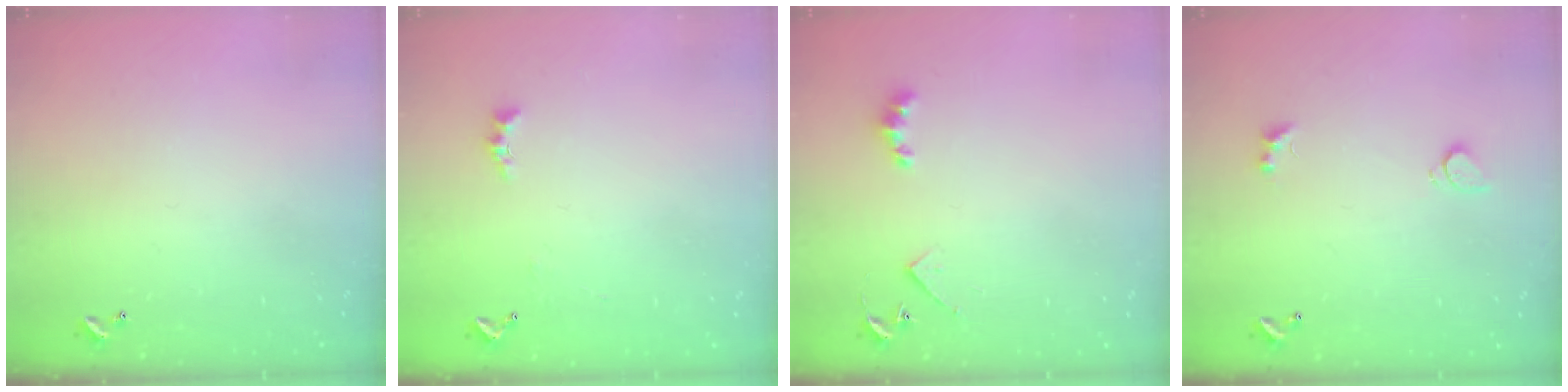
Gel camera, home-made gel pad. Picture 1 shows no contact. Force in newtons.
{"total": 2.0, "press": 1.9, "slide": 0.6}
{"total": 4.5, "press": 4.4, "slide": 0.7}
{"total": 3.1, "press": 2.8, "slide": 1.3}